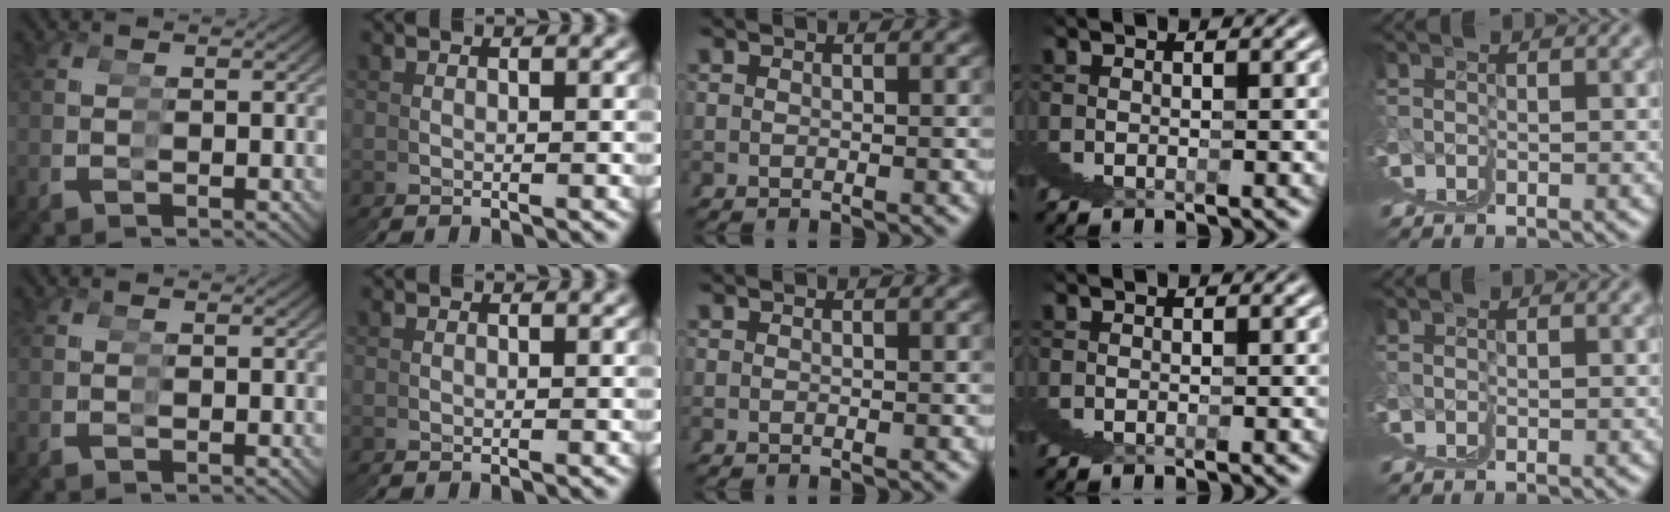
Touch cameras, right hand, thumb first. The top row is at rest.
{}